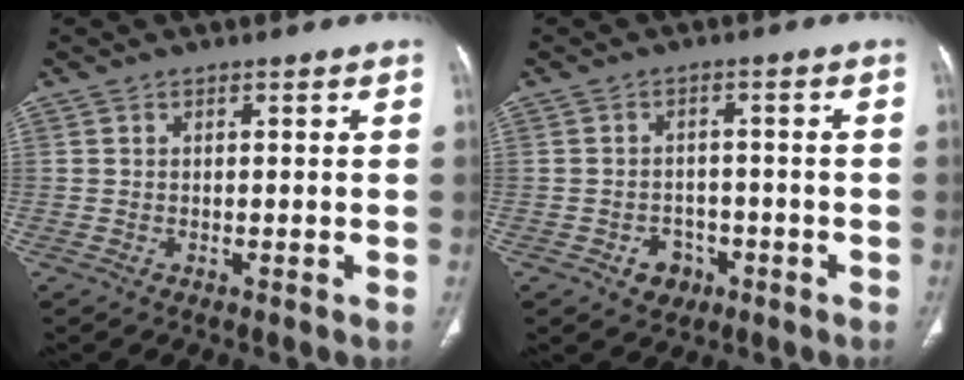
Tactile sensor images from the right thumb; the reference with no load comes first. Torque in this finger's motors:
{"motor_torque": [0.64, 0.43, 0.44, -0.73, 0.02]}